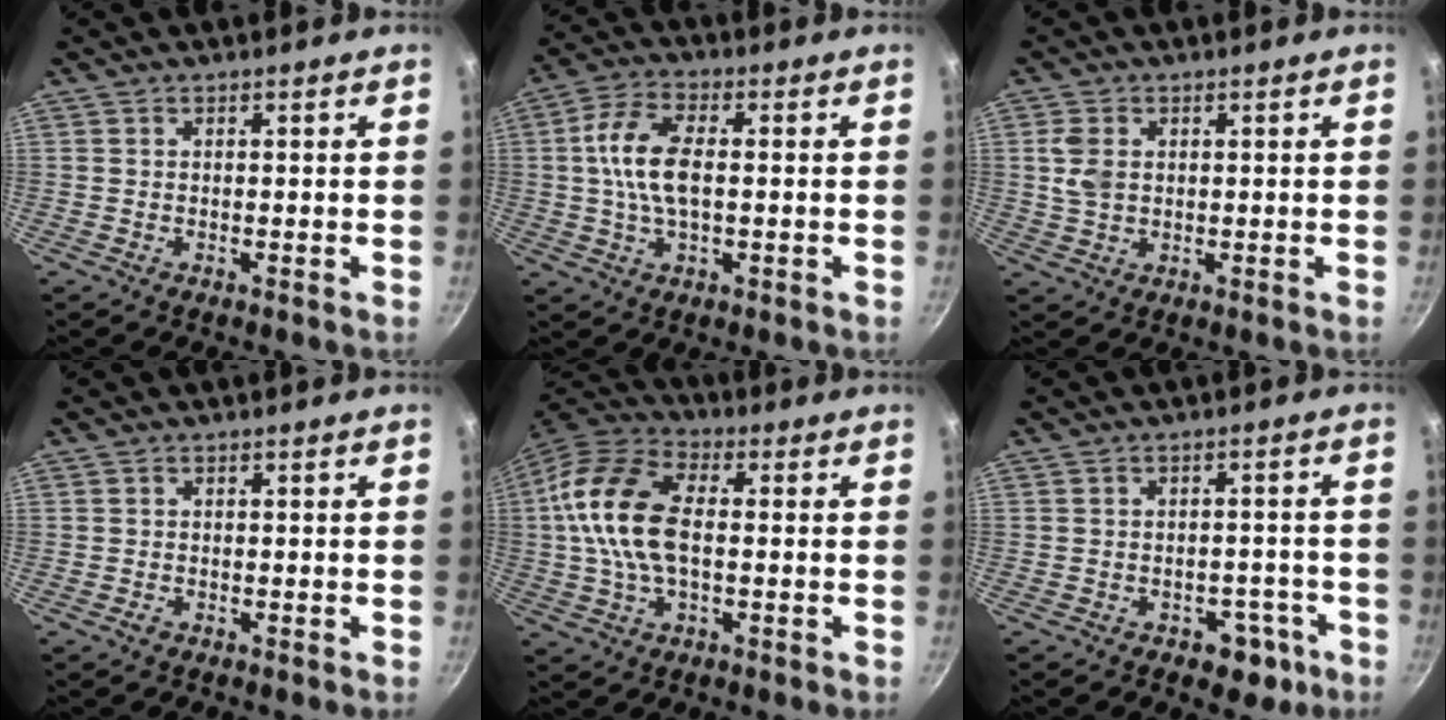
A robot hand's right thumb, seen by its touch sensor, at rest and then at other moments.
{"total": 10.3, "force": [0.4, 5.4, 8.7], "torque": [-0.170, 0.021, 0.001]}
{"total": 4.6, "force": [0.8, 3.3, 3.2], "torque": [-0.061, -0.001, 0.017]}
{"total": 1.0, "force": [-0.5, 0.8, 0.4], "torque": [-0.005, 0.002, -0.009]}
{"total": 16.1, "force": [0.5, 9.2, 13.2], "torque": [-0.250, 0.029, -0.007]}
{"total": 5.9, "force": [-3.0, 4.1, 3.0], "torque": [-0.005, 0.033, -0.021]}